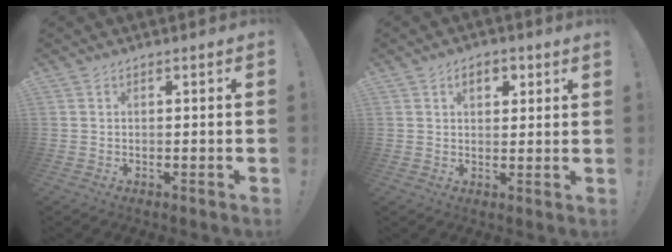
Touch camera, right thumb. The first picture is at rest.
{"total": 4.5, "force": [2.2, 2.4, 3.1], "torque": [-0.045, 0.001, 0.035]}